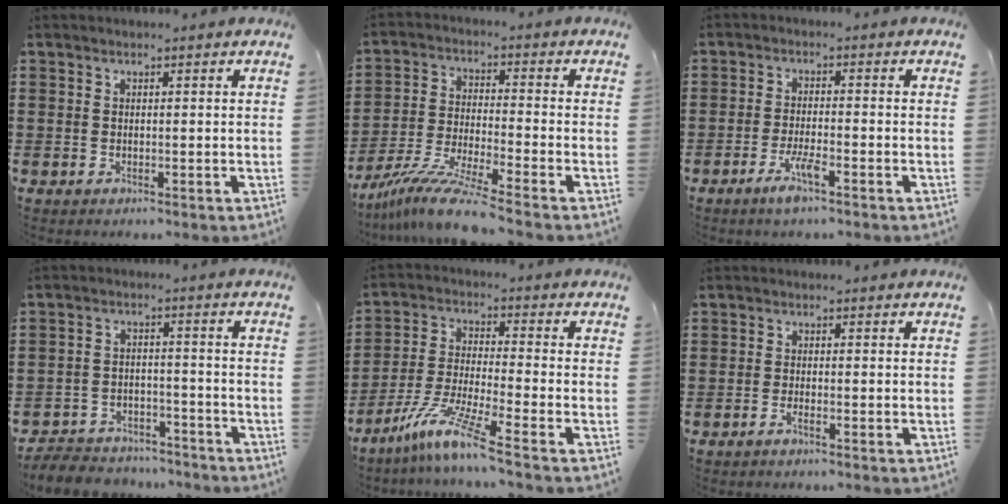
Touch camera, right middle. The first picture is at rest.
{"total": 8.9, "force": [-7.6, 0.0, 4.6], "torque": [-0.099, -0.006, -0.152]}
{"total": 4.2, "force": [-2.4, 0.6, 3.4], "torque": [-0.076, -0.006, -0.049]}
{"total": 5.3, "force": [-5.2, 1.2, 0.5], "torque": [-0.019, 0.009, -0.109]}
{"total": 8.8, "force": [-6.4, -0.1, 6.0], "torque": [-0.130, -0.017, -0.128]}
{"total": 0.9, "force": [-0.6, 0.1, 0.7], "torque": [-0.014, -0.003, -0.012]}